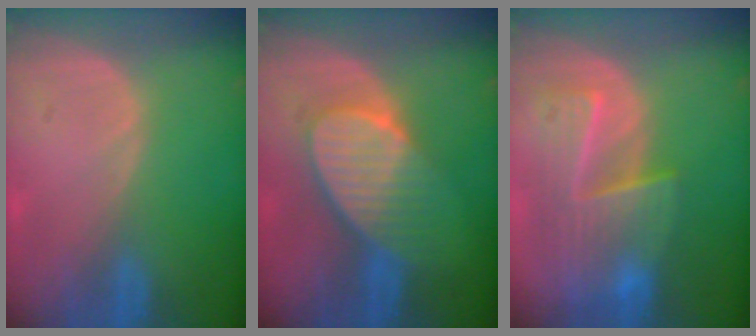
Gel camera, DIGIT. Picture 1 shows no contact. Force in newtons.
{"total": 7.6, "press": 7.4, "slide": 1.8}
{"total": 8.9, "press": 8.1, "slide": 3.7}